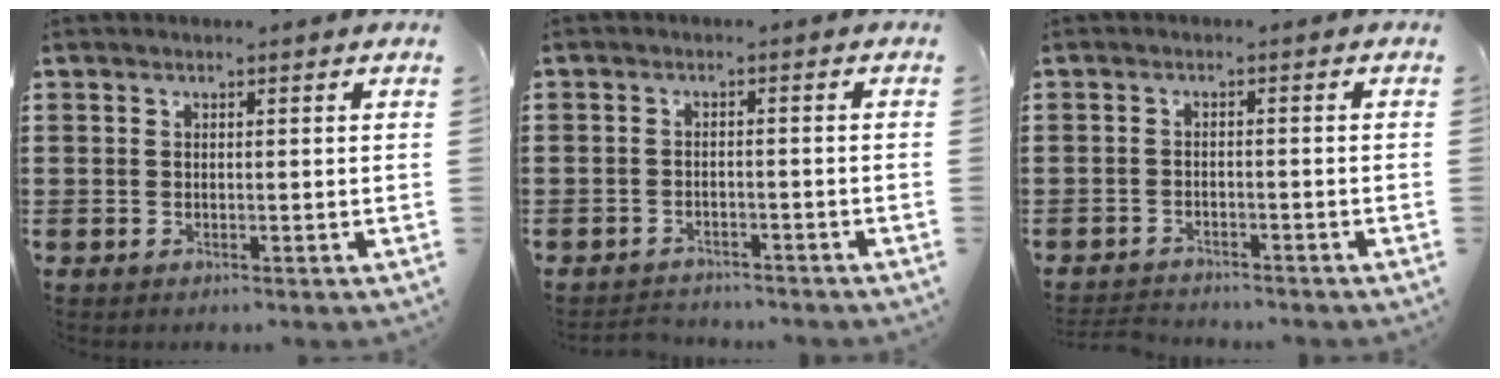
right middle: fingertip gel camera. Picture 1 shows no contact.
{"total": 2.2, "force": [-2.1, 0.5, -0.3], "torque": [-0.001, 0.001, -0.050]}
{"total": 2.1, "force": [-2.1, 0.2, -0.1], "torque": [-0.007, -0.002, -0.046]}